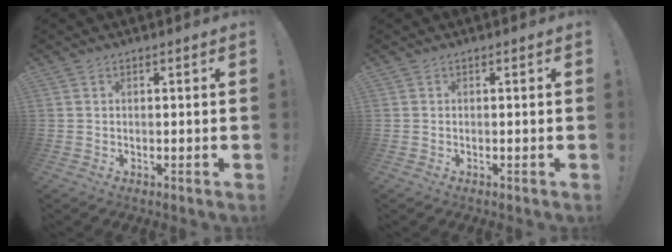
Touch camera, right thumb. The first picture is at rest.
{"total": 0.0}